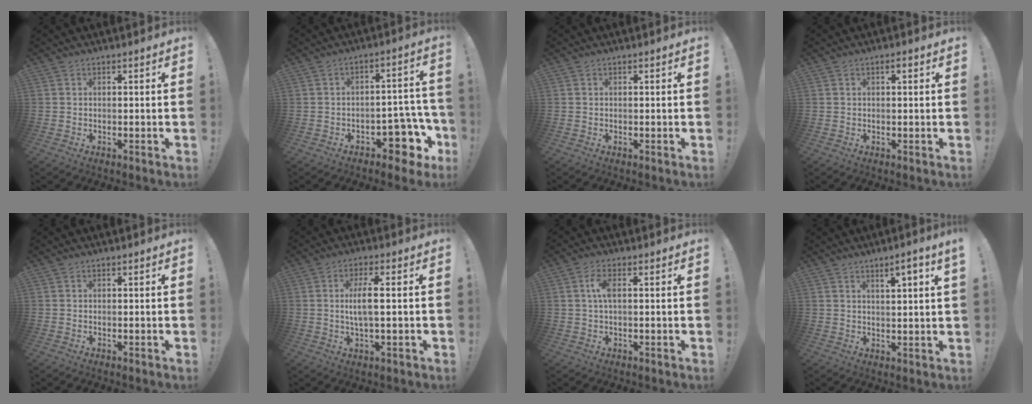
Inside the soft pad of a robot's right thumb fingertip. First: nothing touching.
{"total": 10.3, "force": [-5.6, 5.8, 6.4], "torque": [-0.049, 0.032, -0.092]}
{"total": 0.0}
{"total": 1.9, "force": [0.7, 0.4, 1.7], "torque": [-0.028, 0.002, 0.009]}
{"total": 0.0}
{"total": 7.2, "force": [0.2, 1.6, 7.0], "torque": [-0.122, -0.003, -0.003]}
{"total": 4.5, "force": [0.5, 1.5, 4.2], "torque": [-0.088, 0.005, 0.006]}
{"total": 4.4, "force": [2.6, -0.4, 3.5], "torque": [-0.039, -0.017, 0.035]}